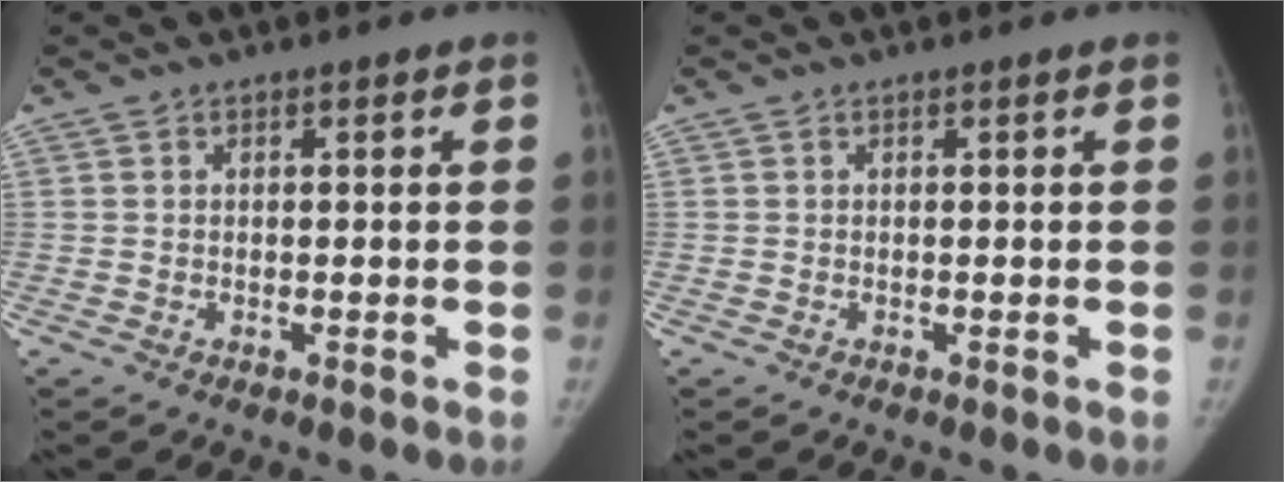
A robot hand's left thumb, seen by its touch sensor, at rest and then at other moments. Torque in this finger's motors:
{"motor_torque": [0.00, 0.00, 0.07, -0.07, 0.00]}